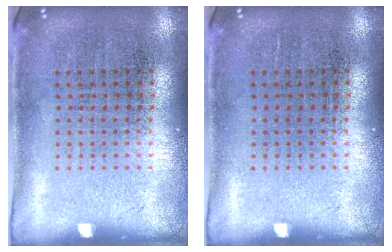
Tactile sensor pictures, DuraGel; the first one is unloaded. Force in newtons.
{"total": 0.0}